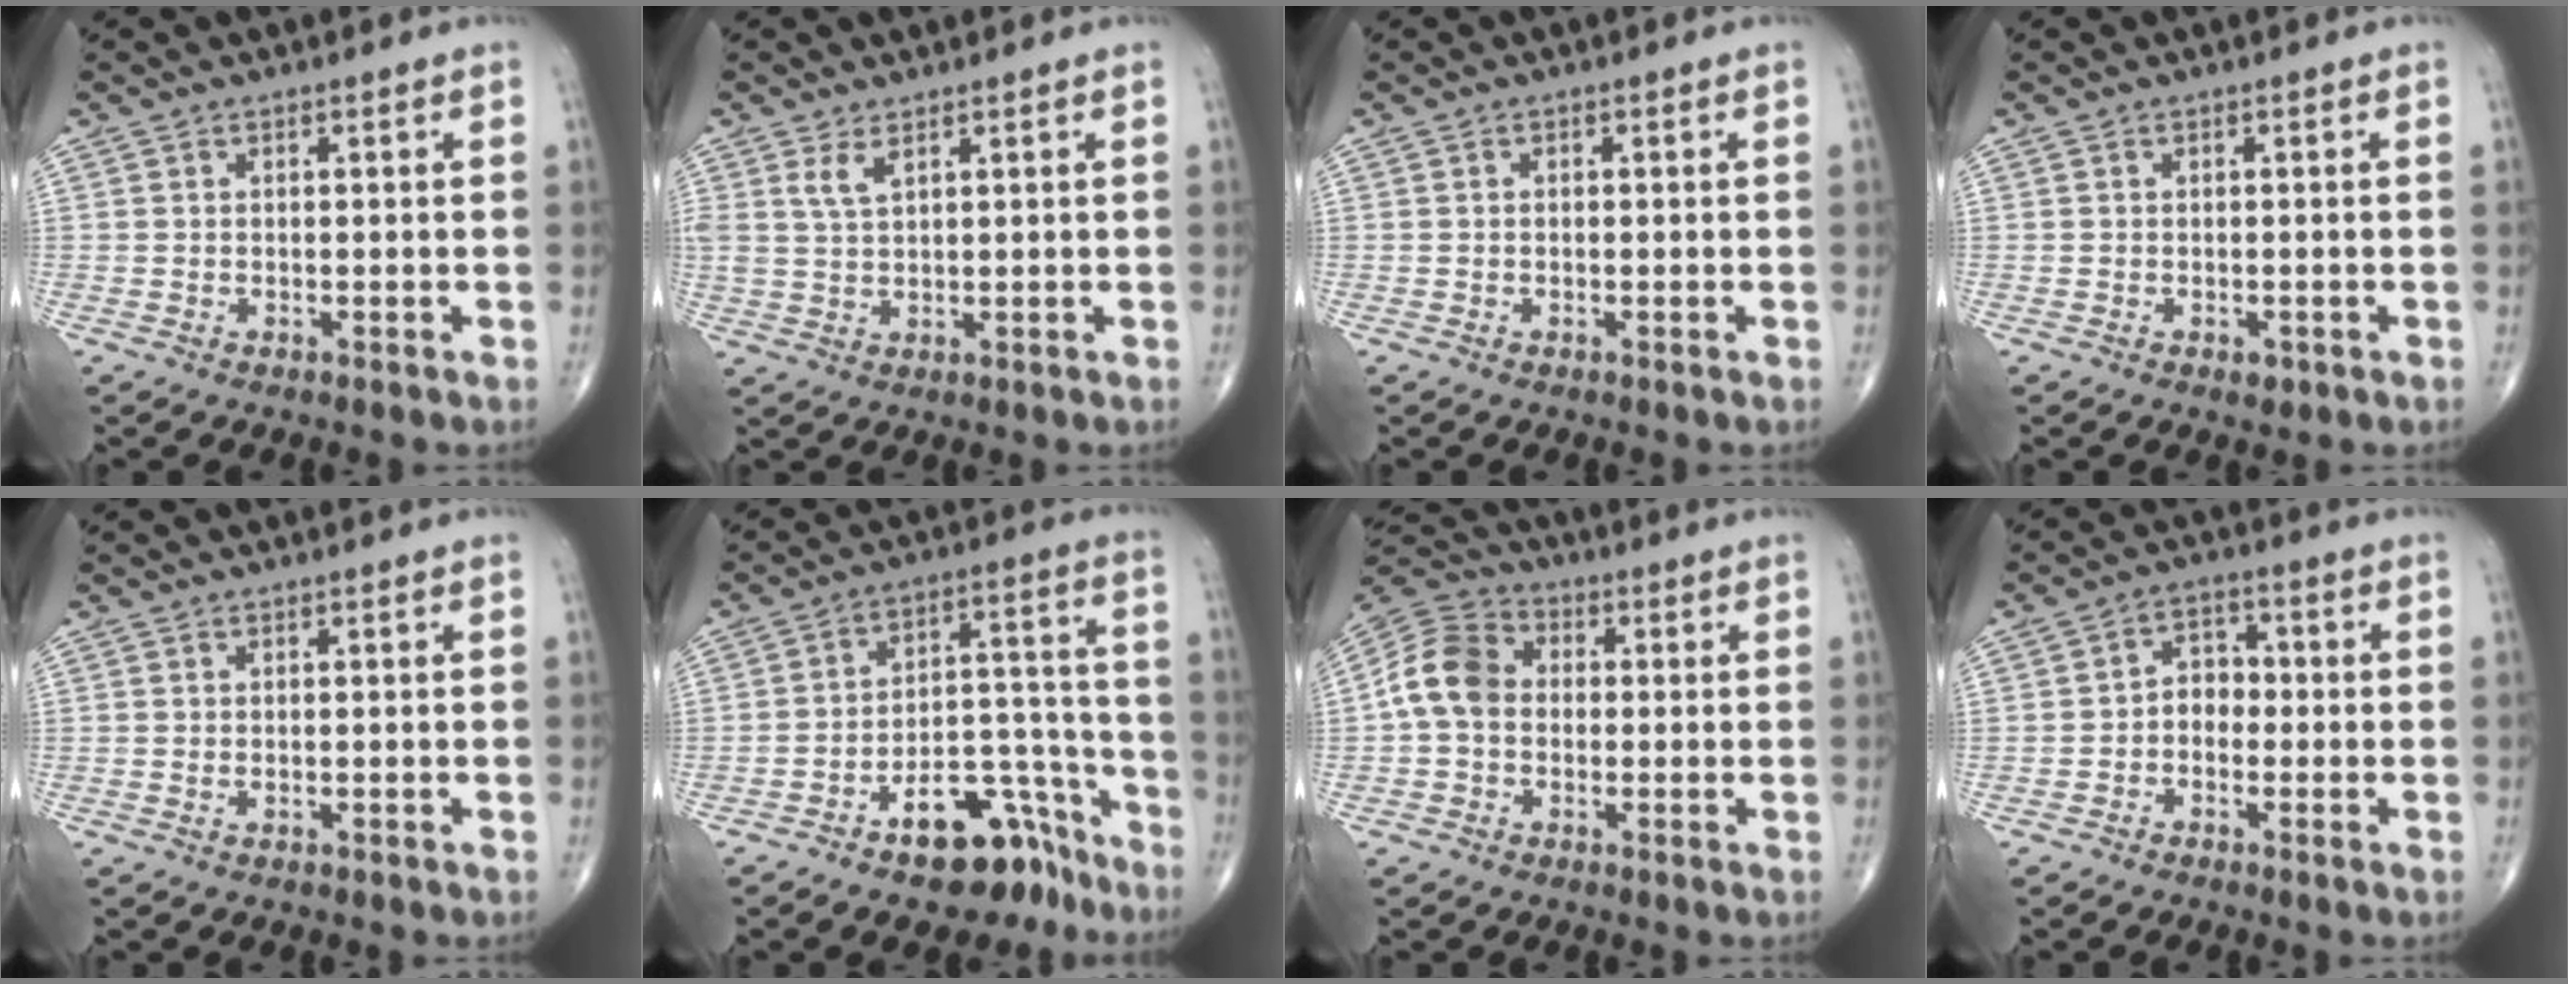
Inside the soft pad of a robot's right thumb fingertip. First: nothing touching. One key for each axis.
{"total": 3.1, "fx": 1.8, "fy": 1.1, "fz": 2.2, "tx": -0.048, "ty": -0.006, "tz": 0.044}
{"total": 0.0}
{"total": 1.3, "fx": -0.6, "fy": 0.8, "fz": 0.8, "tx": -0.010, "ty": -0.001, "tz": -0.006}
{"total": 0.0}
{"total": 13.5, "fx": -9.1, "fy": 6.6, "fz": 7.5, "tx": -0.061, "ty": 0.098, "tz": -0.135}
{"total": 9.5, "fx": -0.3, "fy": 7.4, "fz": 5.9, "tx": -0.106, "ty": 0.030, "tz": -0.020}
{"total": 4.5, "fx": -0.9, "fy": 3.4, "fz": 2.8, "tx": -0.023, "ty": 0.022, "tz": -0.027}